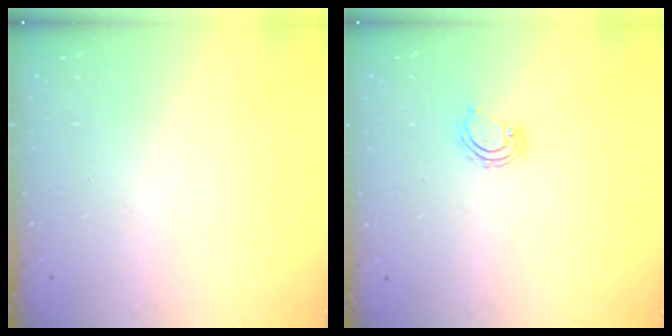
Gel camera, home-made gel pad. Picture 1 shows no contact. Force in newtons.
{"total": 2.9, "press": 2.9, "slide": 0.4}